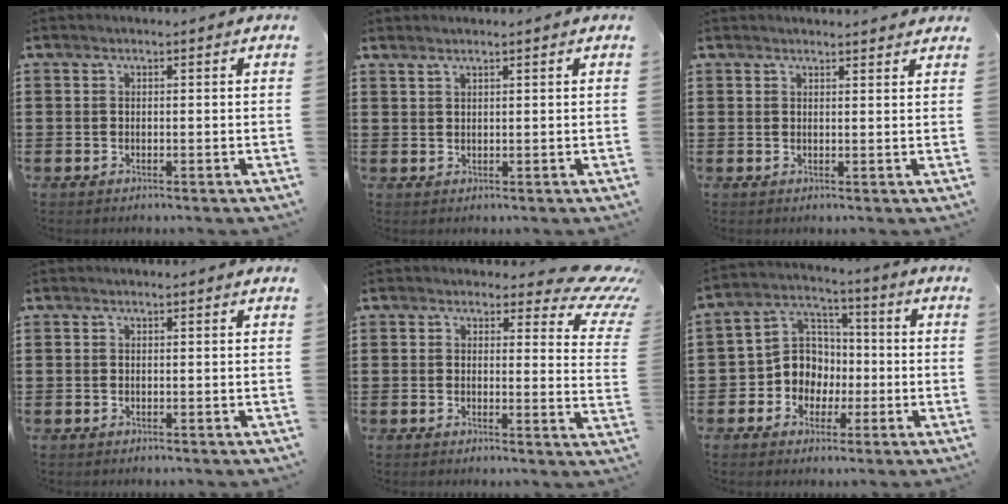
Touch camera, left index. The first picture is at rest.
{"total": 1.1, "force": [1.0, 0.0, 0.5], "torque": [-0.011, 0.000, 0.019]}
{"total": 1.7, "force": [1.6, -0.1, 0.3], "torque": [-0.009, 0.000, 0.032]}
{"total": 0.0}
{"total": 4.6, "force": [3.5, 1.6, 2.5], "torque": [-0.033, -0.019, 0.056]}
{"total": 7.3, "force": [-1.8, 6.7, 2.3], "torque": [-0.076, 0.012, -0.038]}